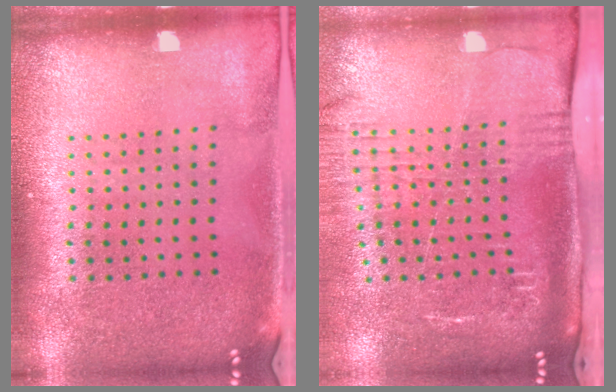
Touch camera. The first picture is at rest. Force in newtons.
{"total": 2.6, "press": 2.0, "slide": 1.7}